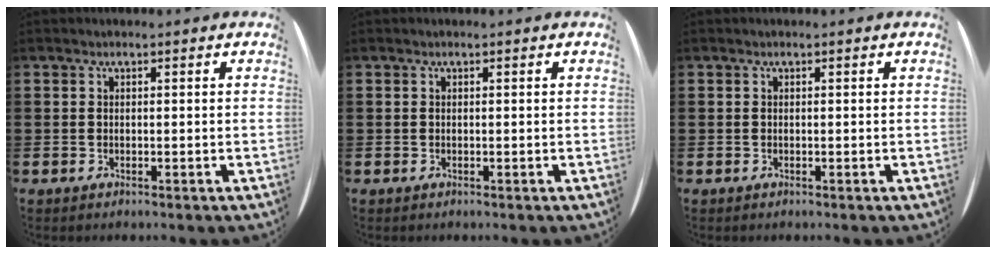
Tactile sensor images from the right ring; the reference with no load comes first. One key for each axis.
{"total": 0.0}
{"total": 0.0}